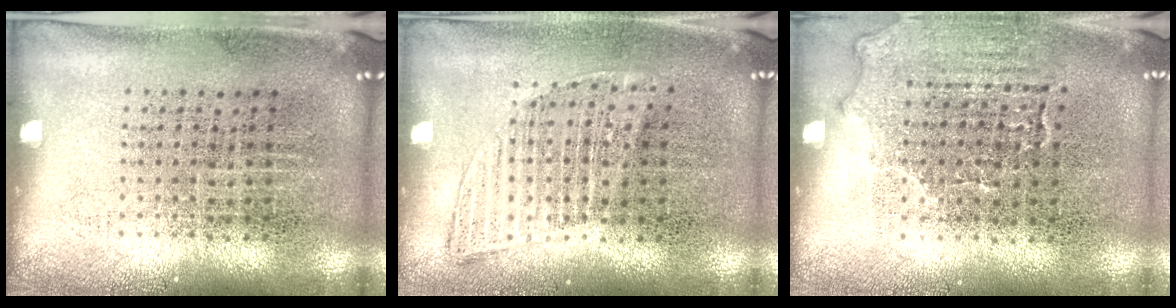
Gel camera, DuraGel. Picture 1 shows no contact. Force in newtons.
{"total": 1.2, "press": 1.0, "slide": 0.6}
{"total": 1.4, "press": 1.2, "slide": 0.6}